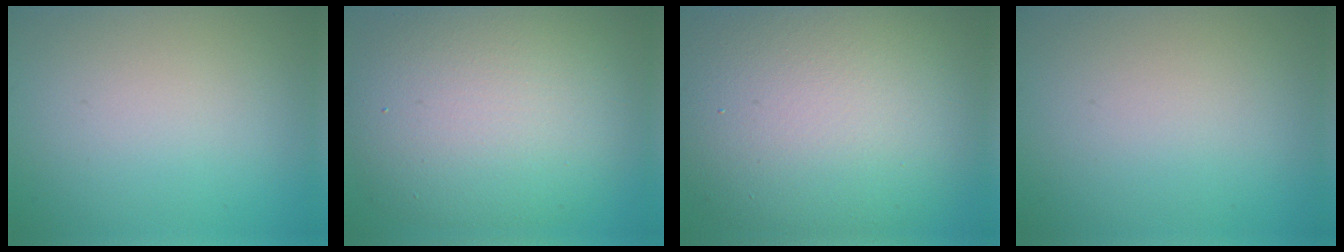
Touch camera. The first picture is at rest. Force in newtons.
{"total": 10.5, "press": 10.5, "slide": 0.2}
{"total": 13.9, "press": 13.9, "slide": 0.7}
{"total": 0.0}